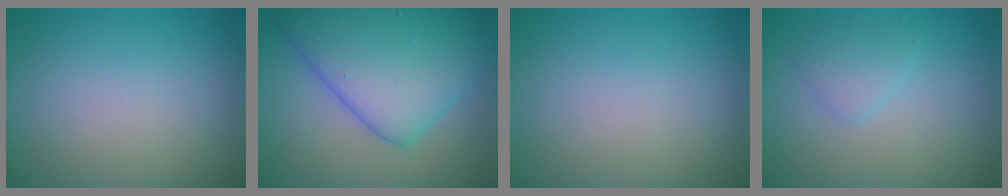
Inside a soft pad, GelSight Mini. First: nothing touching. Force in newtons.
{"total": 9.5, "press": 9.5, "slide": 0.2}
{"total": 0.0}
{"total": 1.6, "press": 1.6, "slide": 0.1}